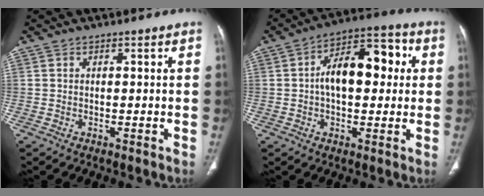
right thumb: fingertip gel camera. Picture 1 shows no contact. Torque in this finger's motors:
{"motor_torque": [1.81, 1.77, 1.40, -0.47, 0.11]}